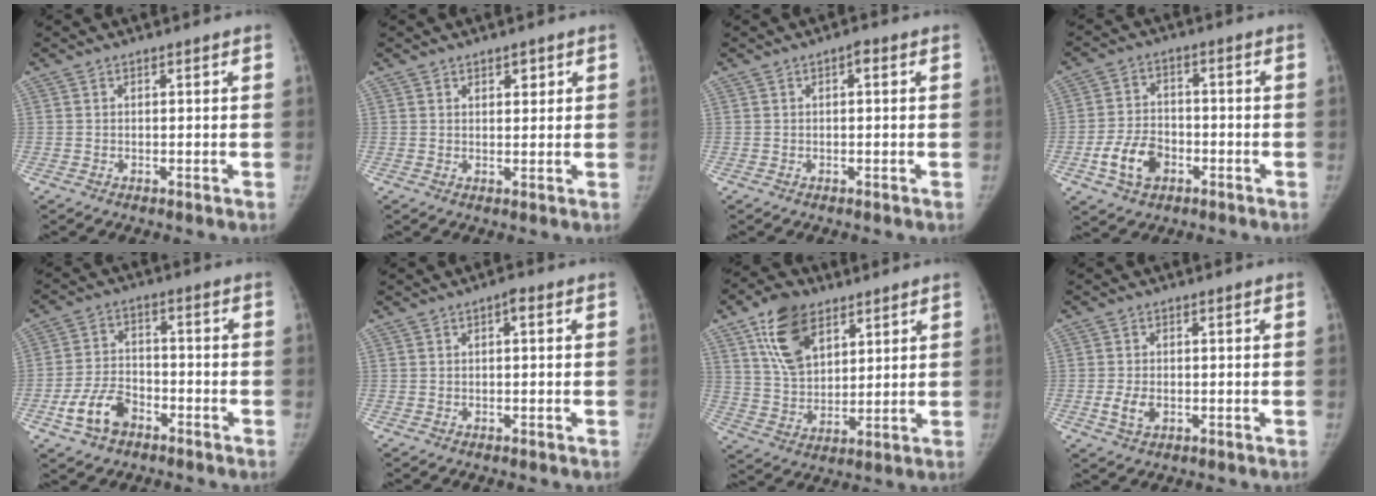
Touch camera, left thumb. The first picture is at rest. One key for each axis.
{"total": 2.3, "fx": 1.2, "fy": 1.4, "fz": 1.2, "tx": -0.002, "ty": -0.006, "tz": 0.019}
{"total": 1.3, "fx": 0.2, "fy": 0.6, "fz": 1.1, "tx": -0.011, "ty": 0.004, "tz": -0.003}
{"total": 8.8, "fx": -3.6, "fy": 6.1, "fz": 5.2, "tx": -0.082, "ty": 0.020, "tz": -0.064}
{"total": 8.7, "fx": -4.6, "fy": 5.6, "fz": 4.8, "tx": -0.087, "ty": 0.027, "tz": -0.083}
{"total": 1.4, "fx": 0.2, "fy": 0.6, "fz": 1.2, "tx": -0.014, "ty": 0.004, "tz": -0.003}
{"total": 13.3, "fx": 7.1, "fy": 8.0, "fz": 7.8, "tx": -0.114, "ty": -0.026, "tz": 0.137}
{"total": 3.6, "fx": -0.9, "fy": 2.4, "fz": 2.6, "tx": -0.052, "ty": -0.001, "tz": -0.013}